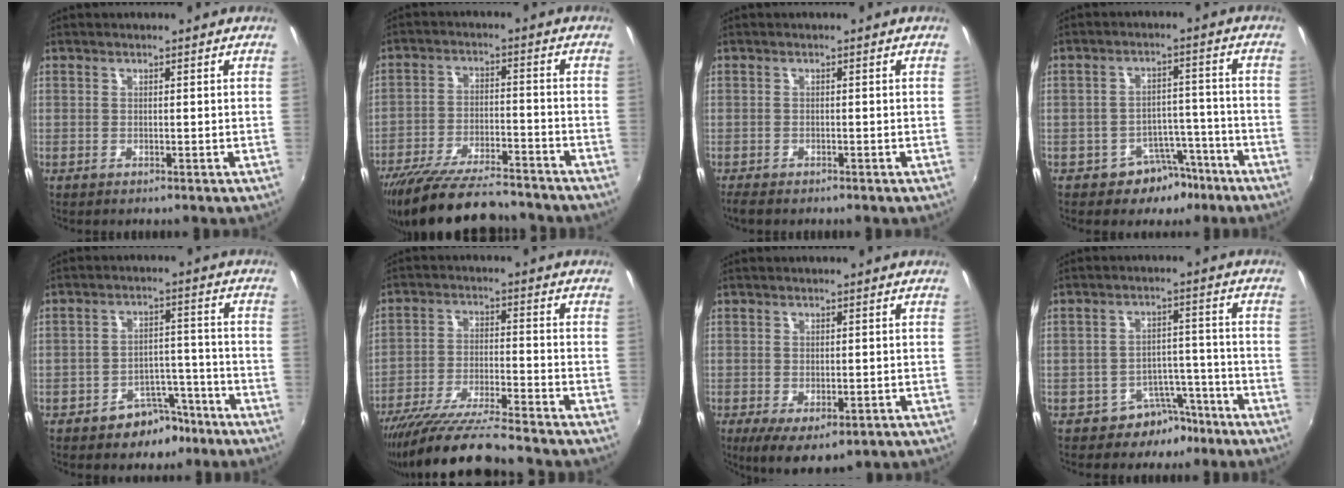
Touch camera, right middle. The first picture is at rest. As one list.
[{"total": 18.0, "force": [-15.6, 3.8, 8.0], "torque": [-0.163, -0.028, -0.247]}, {"total": 2.9, "force": [-2.5, 0.8, 1.2], "torque": [-0.026, -0.019, -0.041]}, {"total": 7.4, "force": [-5.1, 4.9, 2.1], "torque": [-0.041, 0.027, -0.060]}, {"total": 7.8, "force": [-5.4, 4.9, 2.7], "torque": [-0.054, 0.027, -0.064]}, {"total": 13.6, "force": [-12.0, 0.0, 6.3], "torque": [-0.134, -0.027, -0.213]}, {"total": 6.3, "force": [-2.3, 3.4, 4.8], "torque": [-0.086, -0.029, -0.029]}, {"total": 6.7, "force": [-4.9, 4.3, 1.3], "torque": [-0.023, 0.029, -0.063]}]